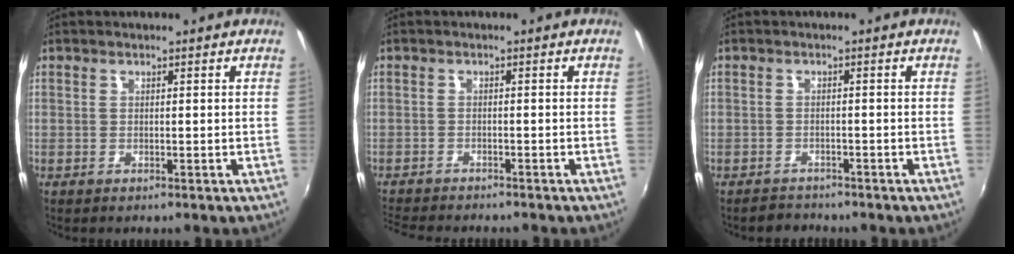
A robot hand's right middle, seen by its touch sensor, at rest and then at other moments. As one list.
[{"total": 7.1, "force": [-6.6, 1.1, 2.4], "torque": [-0.067, -0.019, -0.109]}, {"total": 2.7, "force": [-2.4, 1.1, -0.1], "torque": [-0.010, 0.004, -0.040]}]